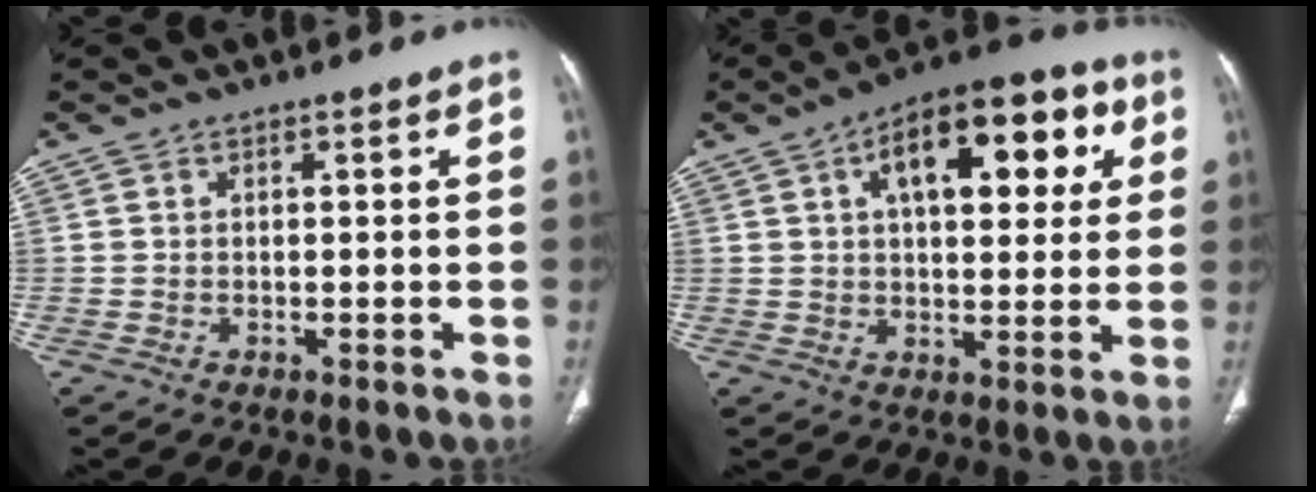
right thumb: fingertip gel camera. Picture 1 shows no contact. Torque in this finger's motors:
{"motor_torque": [0.79, 4.21, 1.07, -0.10, 0.13]}